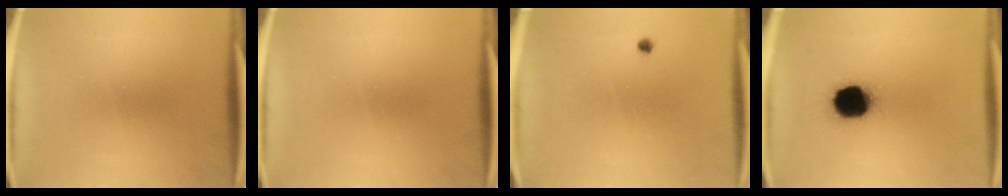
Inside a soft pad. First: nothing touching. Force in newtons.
{"total": 0.0}
{"total": 0.6}
{"total": 14.2}